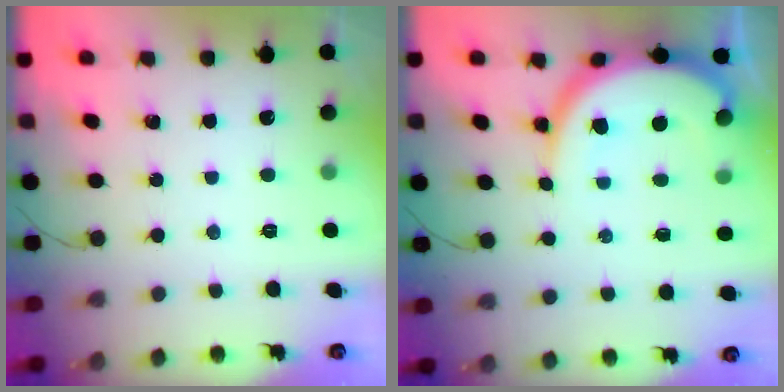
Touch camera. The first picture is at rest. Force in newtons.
{"total": 11.0, "press": 11.0, "slide": 0.9}